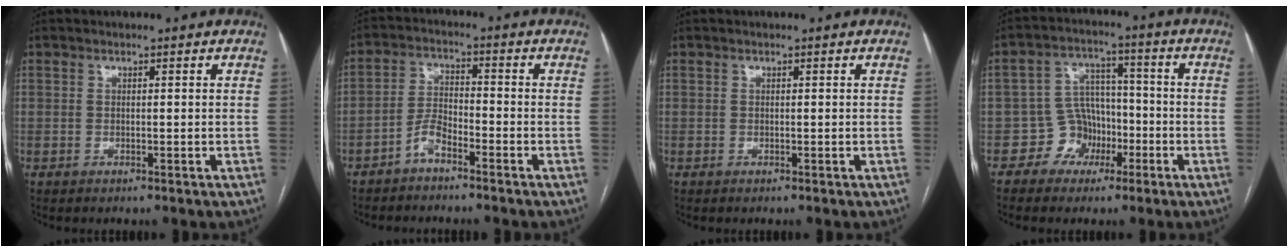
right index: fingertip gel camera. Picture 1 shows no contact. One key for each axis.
{"total": 4.0, "fx": -3.0, "fy": 1.2, "fz": 2.4, "tx": -0.054, "ty": 0.008, "tz": -0.060}
{"total": 0.0}
{"total": 6.6, "fx": -3.1, "fy": 5.7, "fz": 1.5, "tx": -0.024, "ty": 0.022, "tz": -0.045}